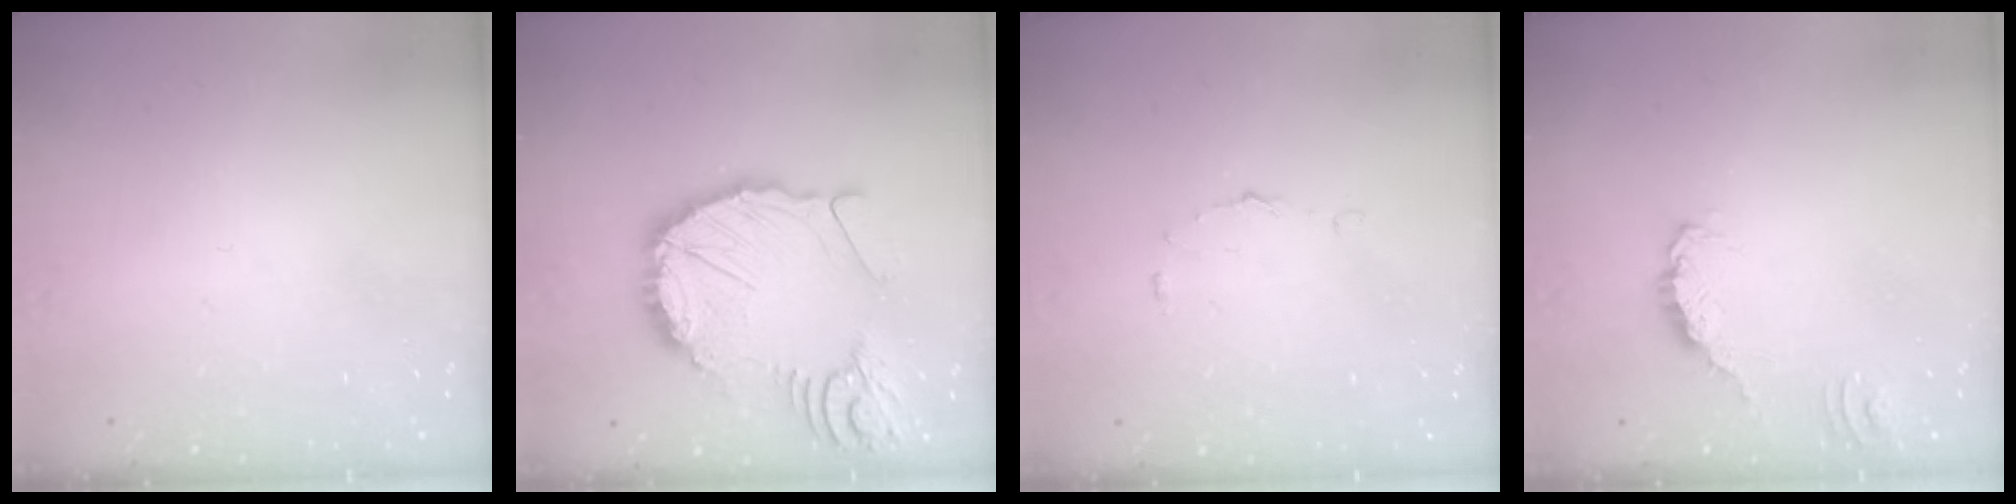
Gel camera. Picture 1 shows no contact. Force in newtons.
{"total": 18.6, "press": 18.4, "slide": 2.6}
{"total": 4.6, "press": 4.5, "slide": 0.4}
{"total": 0.5, "press": 0.5, "slide": 0.2}